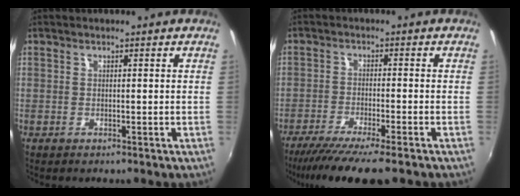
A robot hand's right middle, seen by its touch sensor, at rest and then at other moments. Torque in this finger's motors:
{"motor_torque": [1.07, -1.07, 0.20, 0.08]}